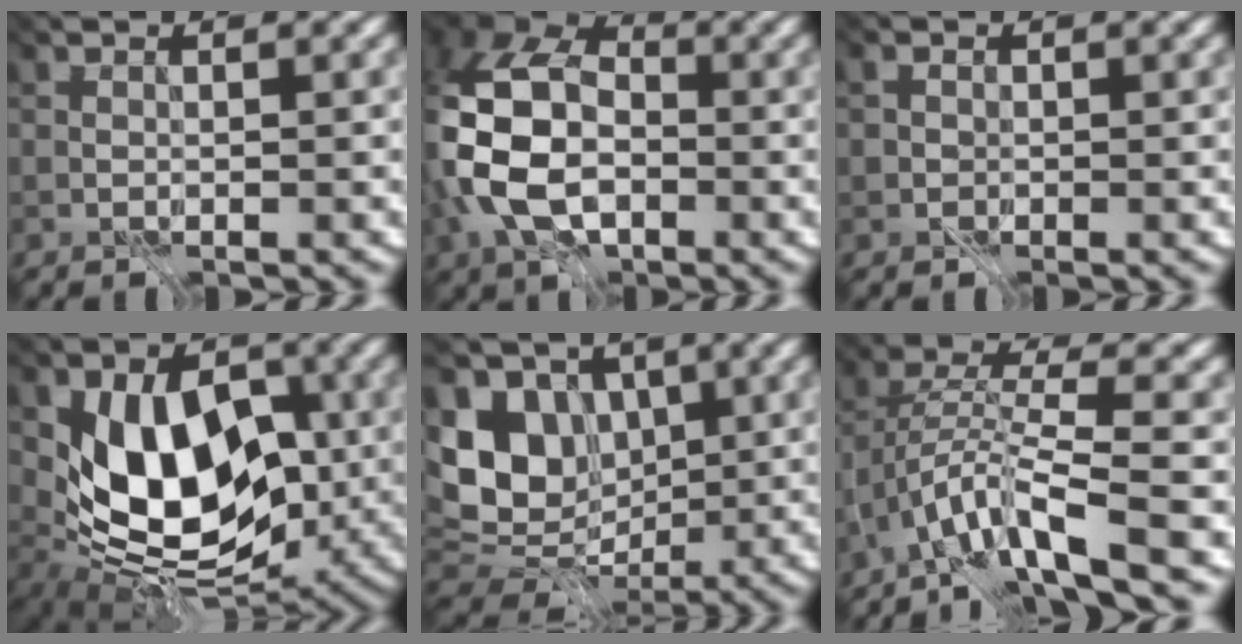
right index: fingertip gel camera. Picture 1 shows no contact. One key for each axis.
{"total": 10.2, "fx": -3.5, "fy": 5.9, "fz": 7.5, "tx": -0.179, "ty": -0.017, "tz": -0.055}
{"total": 0.9, "fx": -0.5, "fy": 0.8, "fz": 0.1, "tx": -0.016, "ty": -0.001, "tz": 0.002}
{"total": 8.0, "fx": -2.3, "fy": 4.7, "fz": 6.0, "tx": -0.112, "ty": -0.028, "tz": -0.015}
{"total": 6.7, "fx": -0.3, "fy": 5.2, "fz": 4.1, "tx": -0.089, "ty": -0.022, "tz": 0.015}
{"total": 7.1, "fx": -5.8, "fy": -0.6, "fz": 4.2, "tx": -0.078, "ty": -0.005, "tz": -0.092}